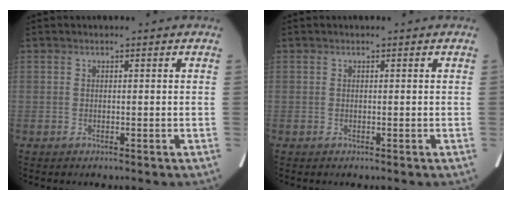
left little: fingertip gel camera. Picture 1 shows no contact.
{"total": 0.0}